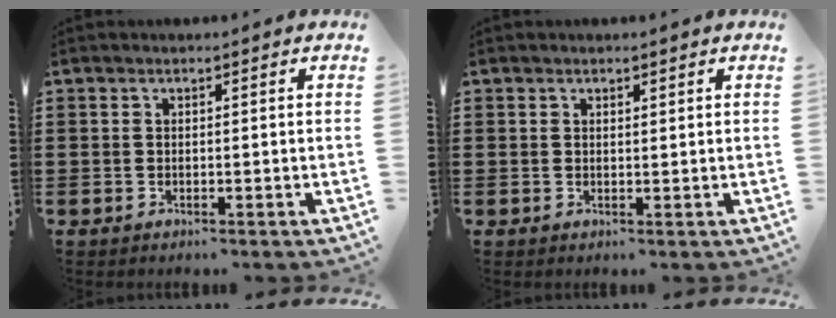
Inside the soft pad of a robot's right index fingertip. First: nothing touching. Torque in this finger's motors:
{"motor_torque": [-0.25, 0.57, -0.02, -0.01]}